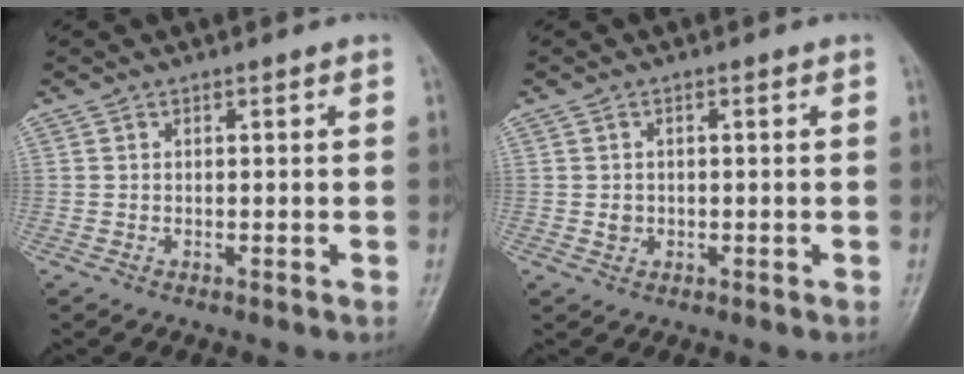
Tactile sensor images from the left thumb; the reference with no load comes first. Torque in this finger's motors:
{"motor_torque": [-0.16, -0.06, 0.02, -0.01, -0.02]}